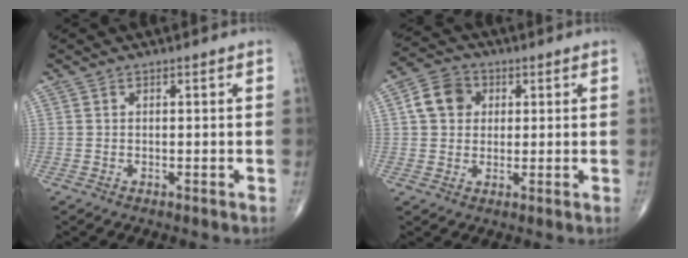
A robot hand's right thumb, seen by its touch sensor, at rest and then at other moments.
{"total": 7.1, "force": [1.6, 6.0, 3.6], "torque": [-0.050, 0.008, 0.020]}